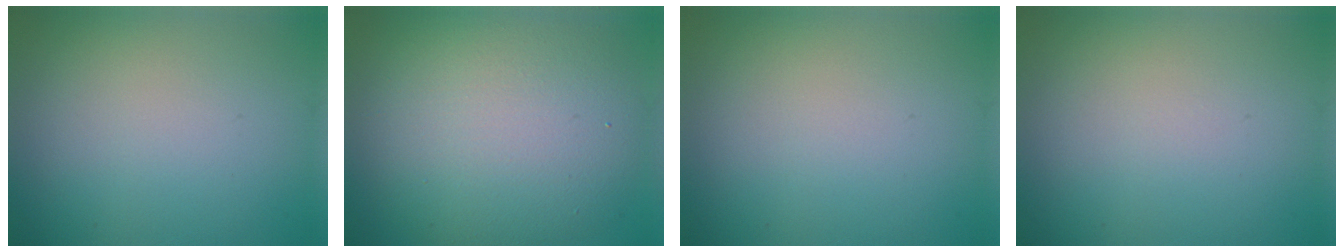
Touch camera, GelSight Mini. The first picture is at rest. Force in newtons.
{"total": 10.8, "press": 10.8, "slide": 0.3}
{"total": 0.0}
{"total": 0.0}